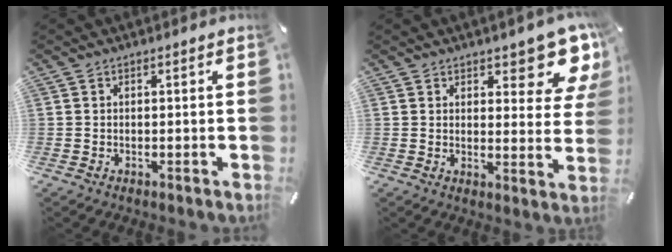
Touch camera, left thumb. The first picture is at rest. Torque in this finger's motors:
{"motor_torque": [1.64, 1.37, 1.05, -0.92, 0.04]}